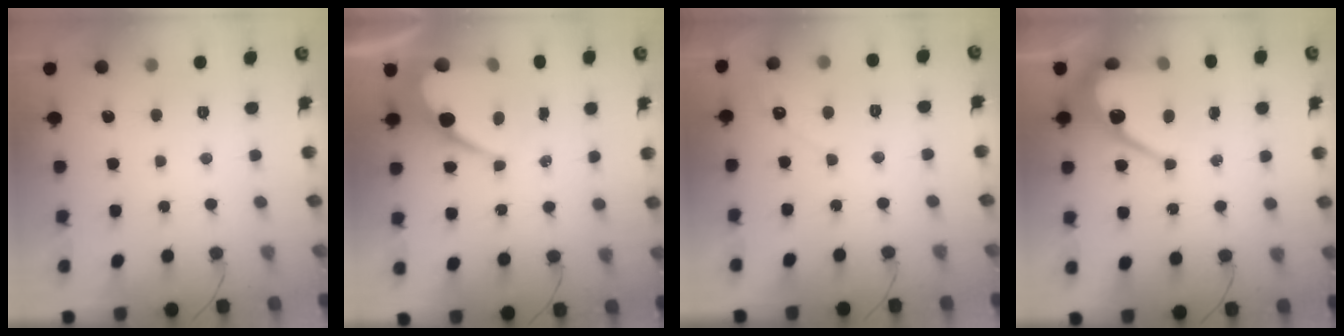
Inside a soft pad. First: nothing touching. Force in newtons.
{"total": 11.3, "press": 11.2, "slide": 1.2}
{"total": 2.8, "press": 2.8, "slide": 0.2}
{"total": 8.9, "press": 8.9, "slide": 0.7}